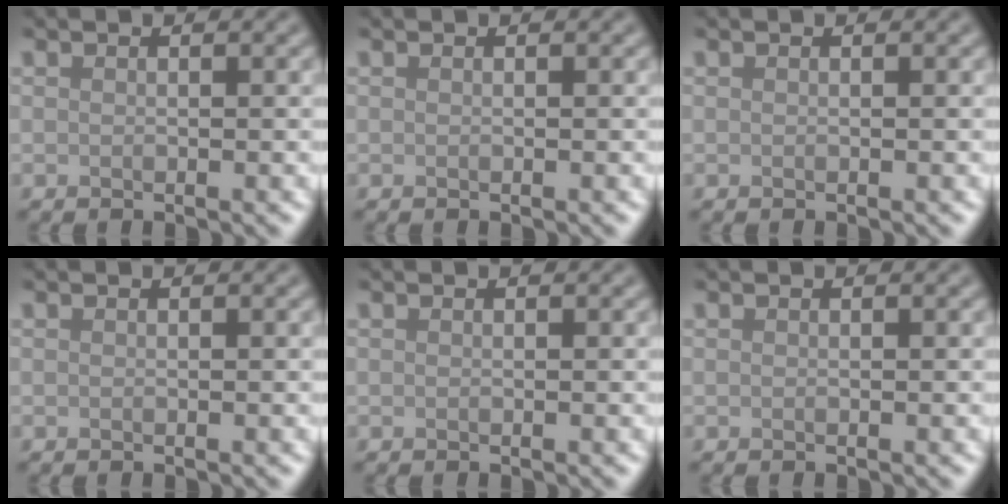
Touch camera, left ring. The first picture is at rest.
{"total": 0.0}
{"total": 0.0}
{"total": 0.0}
{"total": 0.0}
{"total": 0.0}